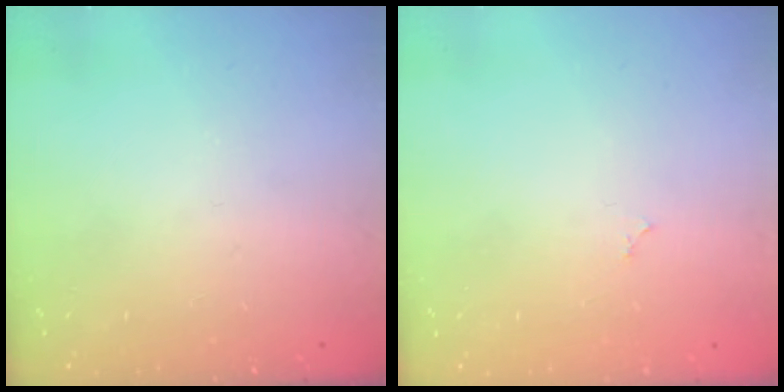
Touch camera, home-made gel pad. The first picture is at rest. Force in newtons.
{"total": 1.8, "press": 1.8, "slide": 0.3}